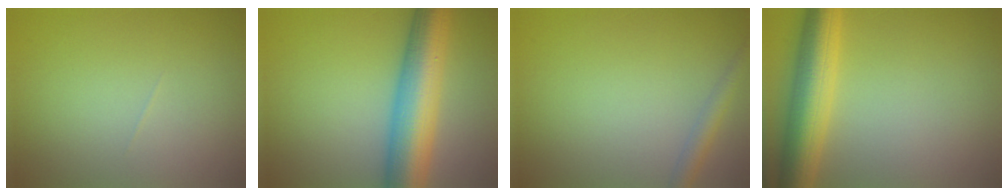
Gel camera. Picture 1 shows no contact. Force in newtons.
{"total": 9.4, "press": 9.4, "slide": 0.3}
{"total": 1.8, "press": 1.8, "slide": 0.0}
{"total": 6.6, "press": 6.6, "slide": 0.2}